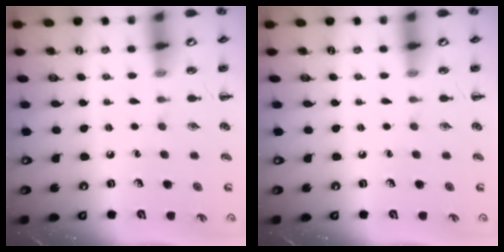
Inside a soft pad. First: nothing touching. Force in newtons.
{"total": 0.0}